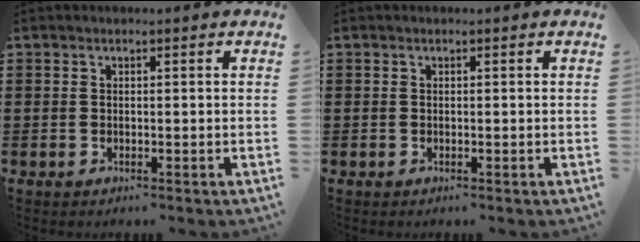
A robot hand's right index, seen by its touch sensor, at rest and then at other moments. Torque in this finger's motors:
{"motor_torque": [0.21, 0.20, 0.00, 0.00]}